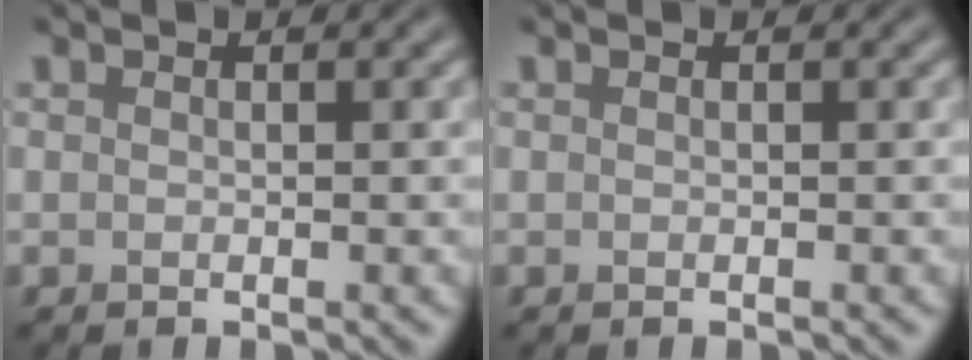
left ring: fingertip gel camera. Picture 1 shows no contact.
{"total": 0.0}